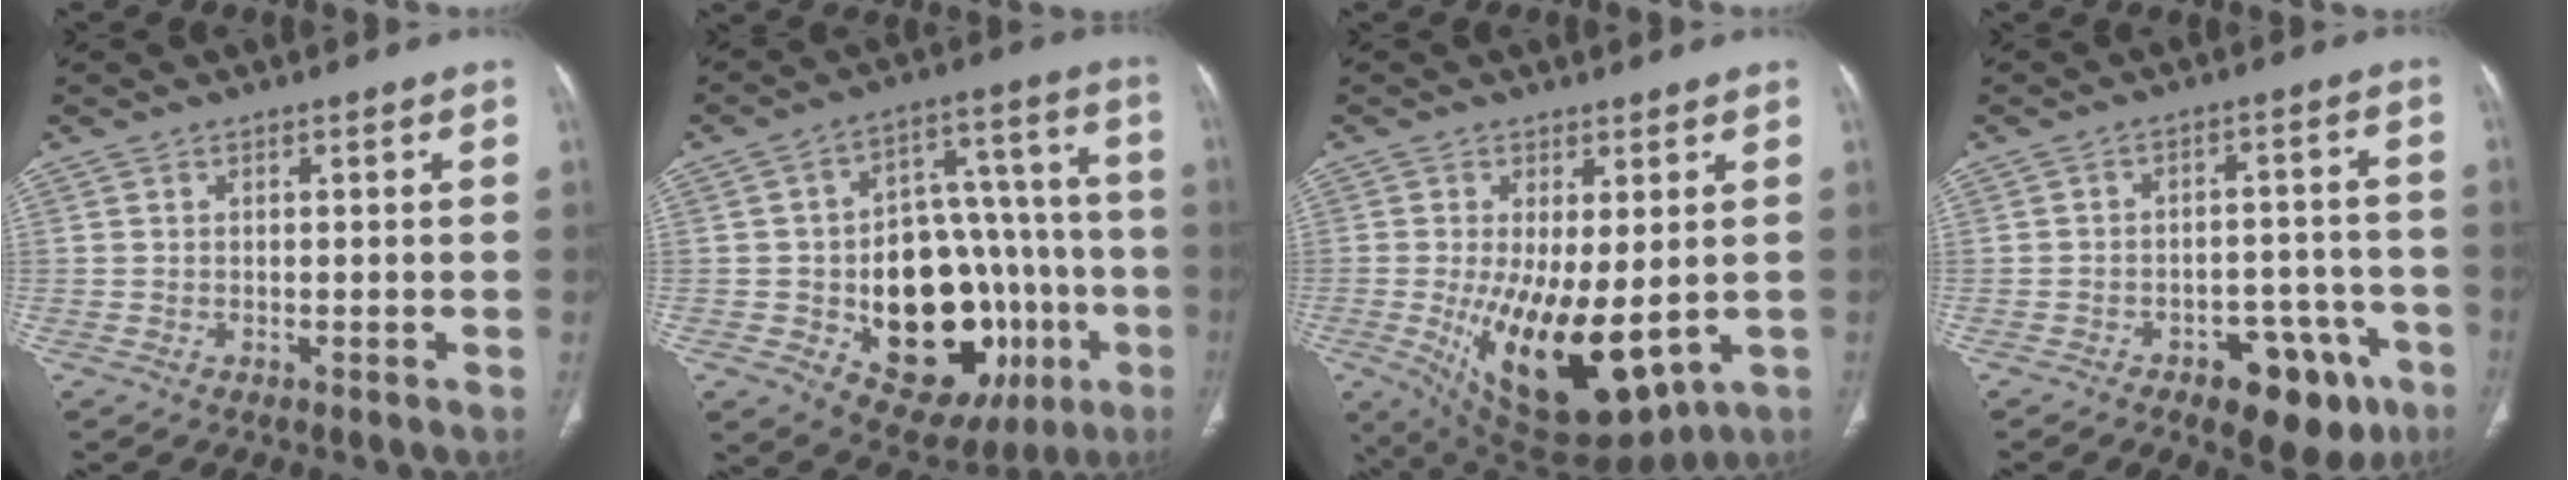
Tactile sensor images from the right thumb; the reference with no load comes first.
{"total": 27.5, "force": [-7.4, 16.6, 20.7], "torque": [-0.248, 0.040, -0.082]}
{"total": 17.0, "force": [-2.4, 7.5, 15.0], "torque": [-0.248, -0.030, -0.009]}
{"total": 12.4, "force": [-6.8, 6.6, 8.1], "torque": [-0.067, 0.044, -0.084]}